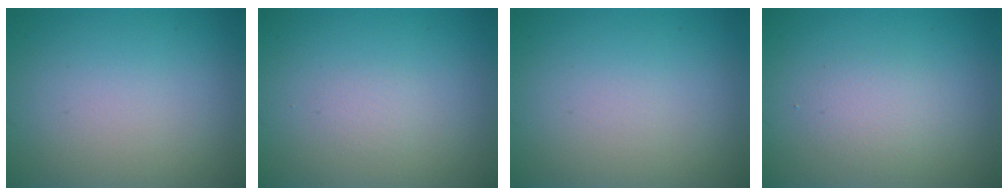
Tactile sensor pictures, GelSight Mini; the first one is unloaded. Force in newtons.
{"total": 0.0}
{"total": 0.0}
{"total": 1.7, "press": 1.7, "slide": 0.1}